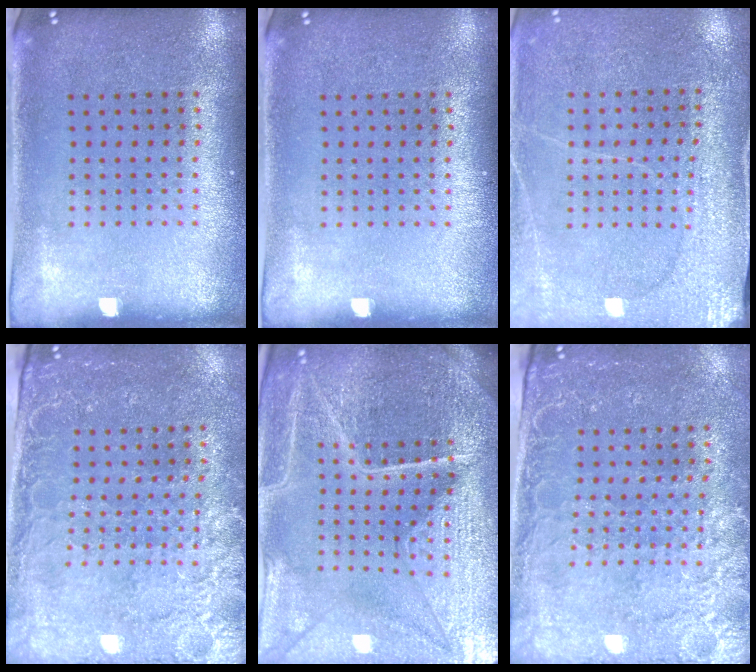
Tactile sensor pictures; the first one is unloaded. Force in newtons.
{"total": 0.0}
{"total": 2.9, "press": 2.9, "slide": 0.2}
{"total": 3.0, "press": 2.8, "slide": 1.1}
{"total": 5.8, "press": 5.3, "slide": 2.4}
{"total": 3.0, "press": 2.8, "slide": 1.1}